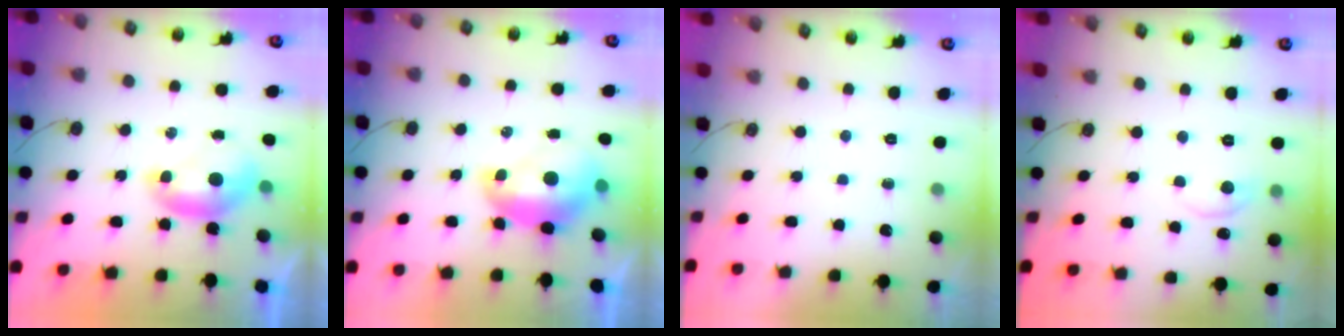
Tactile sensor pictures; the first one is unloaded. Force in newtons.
{"total": 2.8, "press": 2.7, "slide": 0.7}
{"total": 0.0}
{"total": 0.8, "press": 0.5, "slide": 0.6}